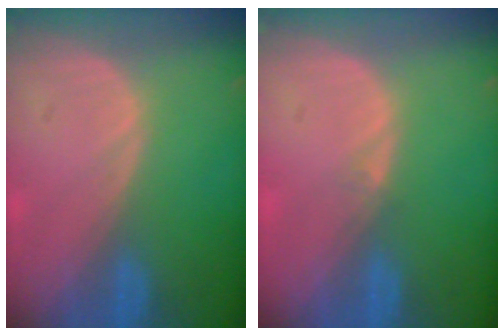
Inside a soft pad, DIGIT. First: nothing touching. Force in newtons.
{"total": 0.6, "press": 0.5, "slide": 0.4}